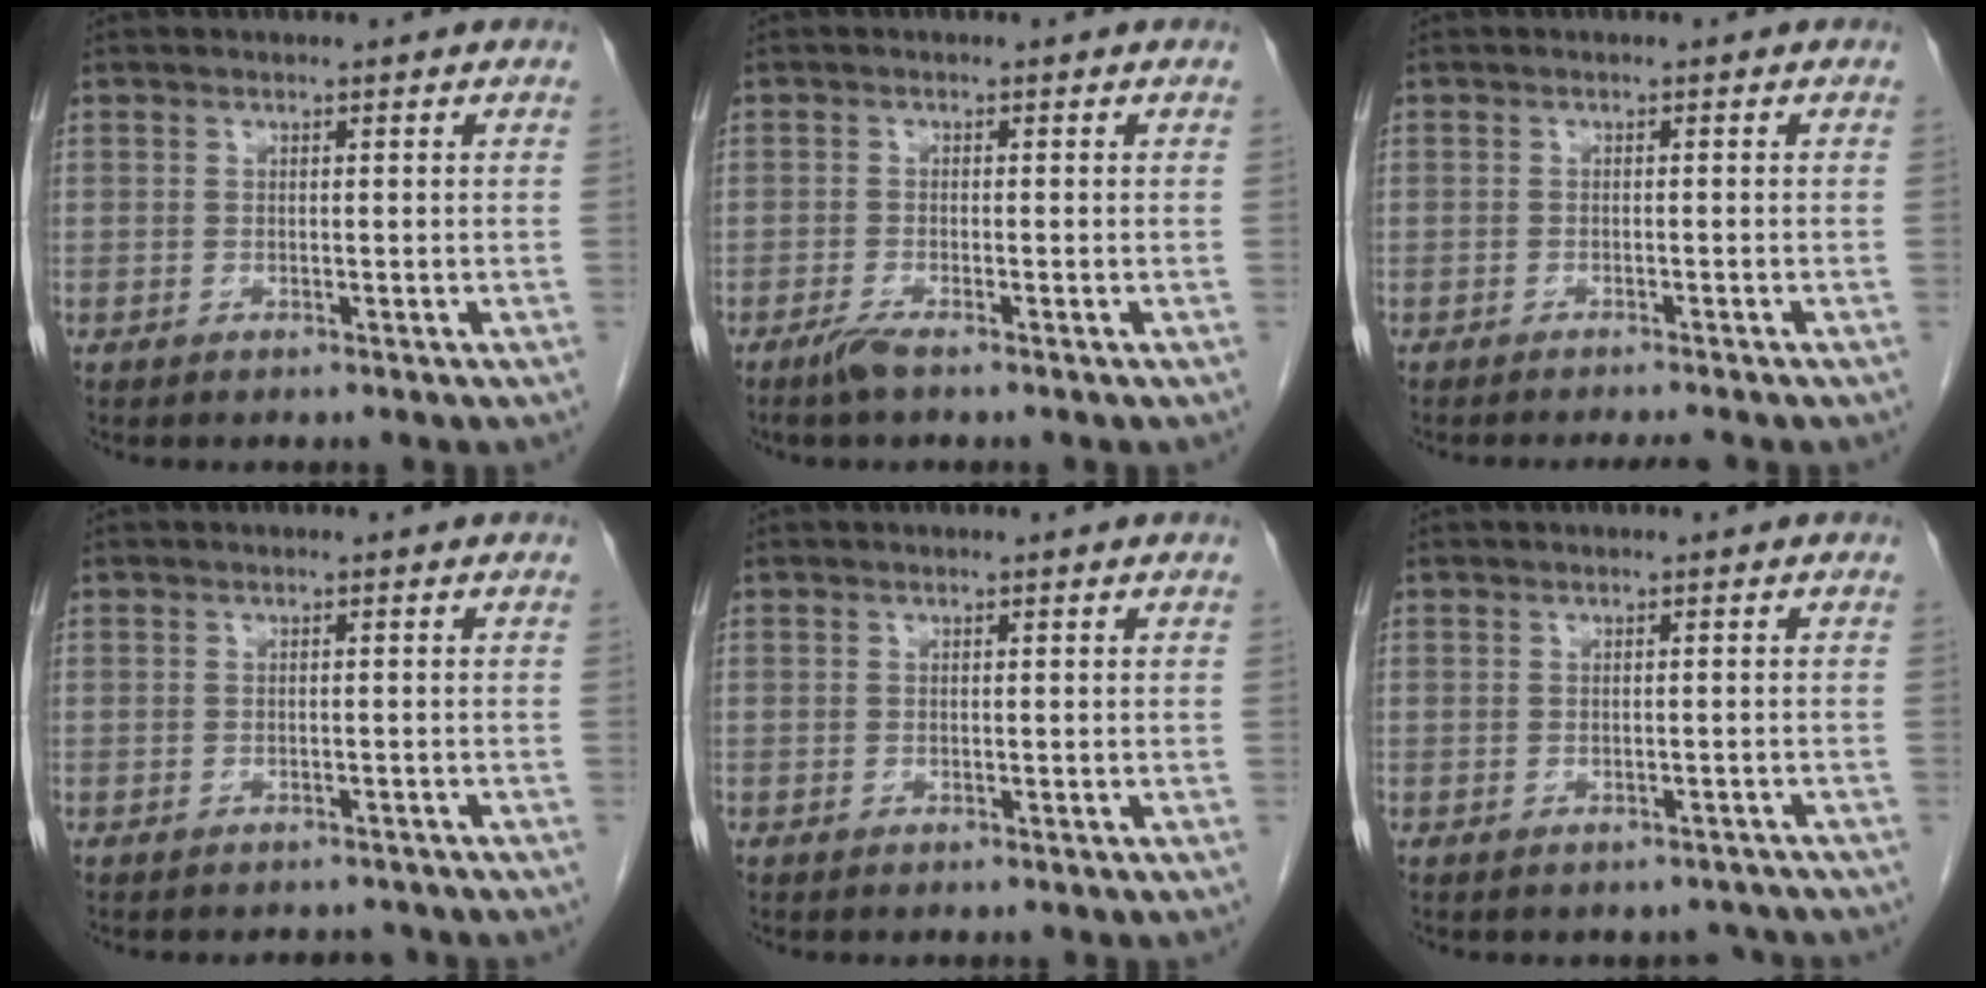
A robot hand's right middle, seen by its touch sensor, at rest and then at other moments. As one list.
[{"total": 2.0, "force": [-1.5, -0.1, 1.2], "torque": [-0.033, -0.005, -0.033]}, {"total": 3.4, "force": [-3.1, -0.3, 1.3], "torque": [-0.014, -0.008, -0.042]}, {"total": 4.0, "force": [-3.7, 1.5, 0.6], "torque": [-0.006, 0.002, -0.043]}, {"total": 0.0}, {"total": 3.3, "force": [-2.9, 1.6, 0.1], "torque": [0.001, 0.008, -0.034]}]